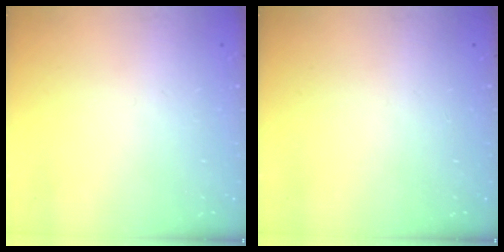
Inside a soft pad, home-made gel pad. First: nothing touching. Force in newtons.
{"total": 0.0}